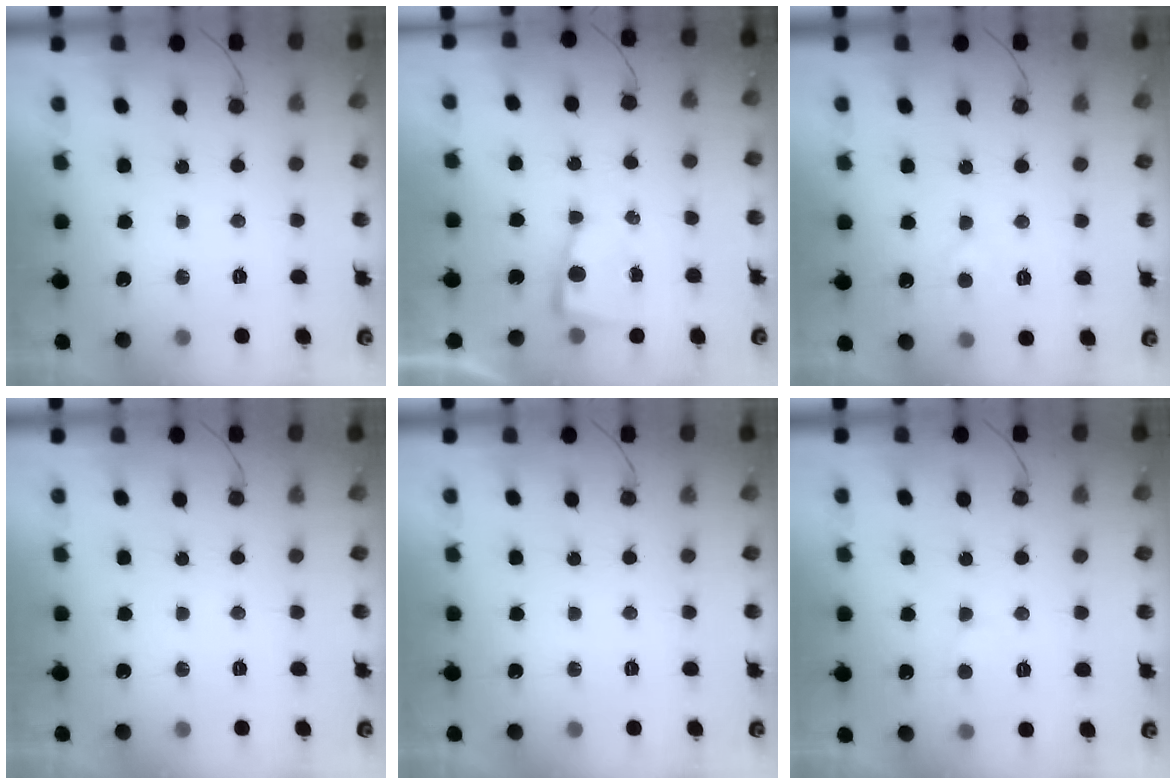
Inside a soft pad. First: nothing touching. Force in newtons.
{"total": 3.0, "press": 3.0, "slide": 0.4}
{"total": 5.0, "press": 5.0, "slide": 0.3}
{"total": 0.0}
{"total": 0.0}
{"total": 3.5, "press": 3.5, "slide": 0.3}